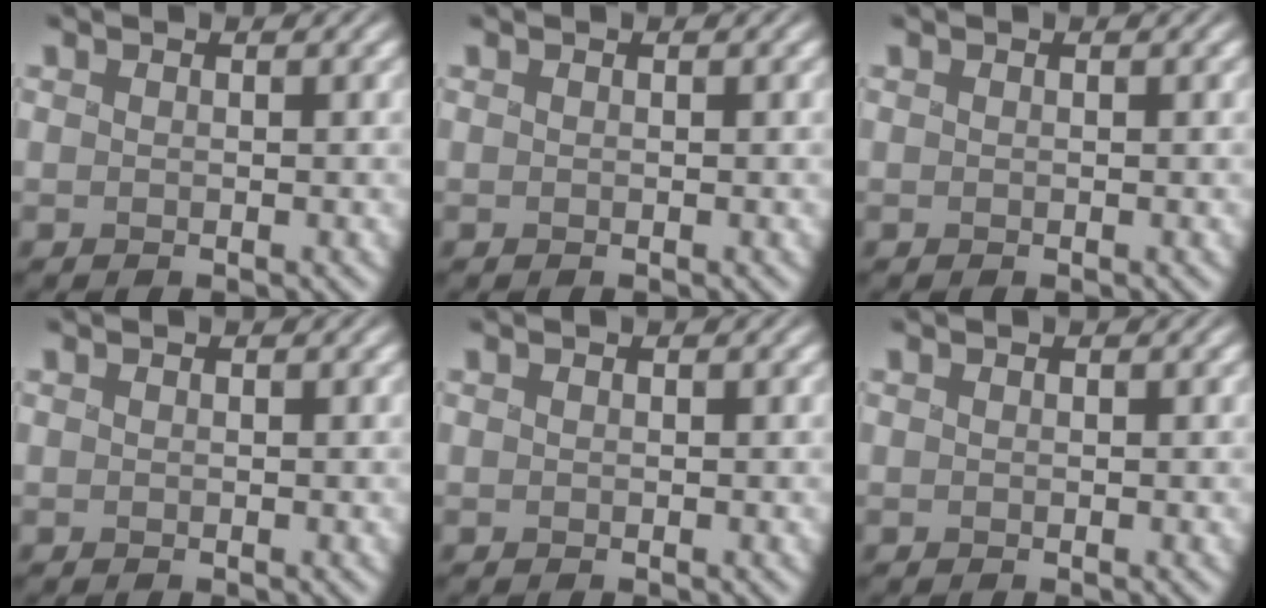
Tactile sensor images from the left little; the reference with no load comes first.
{"total": 0.0}
{"total": 0.0}
{"total": 0.0}
{"total": 0.0}
{"total": 0.0}